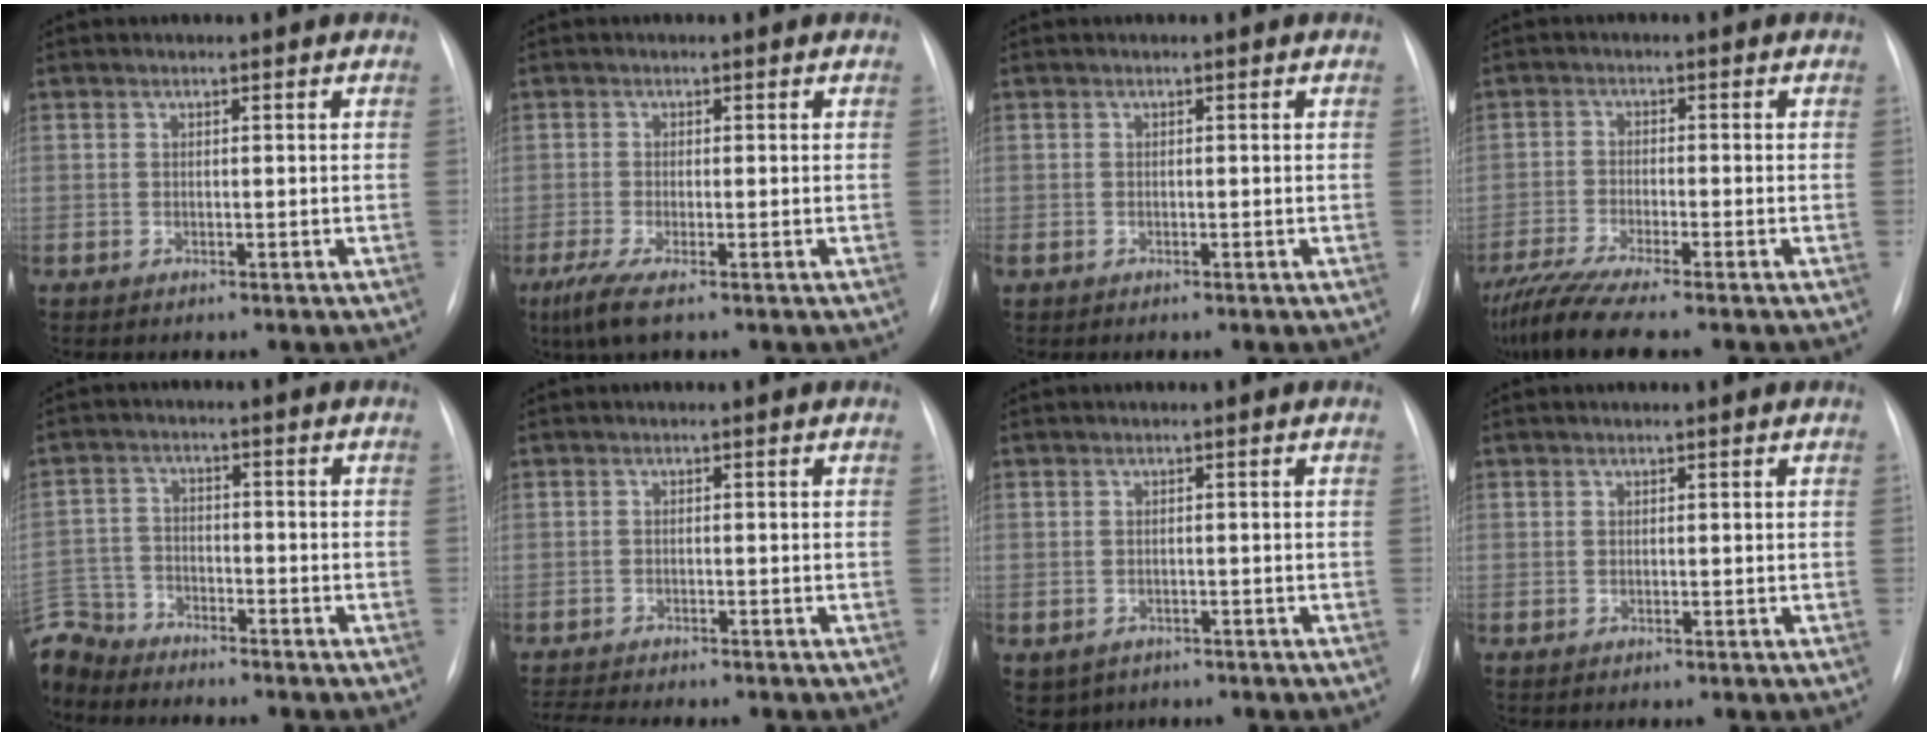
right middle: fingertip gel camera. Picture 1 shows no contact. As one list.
[{"total": 3.8, "force": [-2.2, 0.4, 3.0], "torque": [-0.070, -0.015, -0.043]}, {"total": 1.0, "force": [-0.7, 0.6, 0.4], "torque": [-0.009, 0.000, -0.008]}, {"total": 9.4, "force": [-7.9, -0.4, 4.9], "torque": [-0.089, -0.024, -0.133]}, {"total": 9.8, "force": [-9.1, 3.5, 1.1], "torque": [-0.039, 0.007, -0.175]}, {"total": 7.4, "force": [-6.7, 0.8, 2.9], "torque": [-0.045, -0.007, -0.101]}, {"total": 3.9, "force": [-2.6, 2.8, 0.7], "torque": [-0.007, 0.005, -0.031]}, {"total": 0.0}]